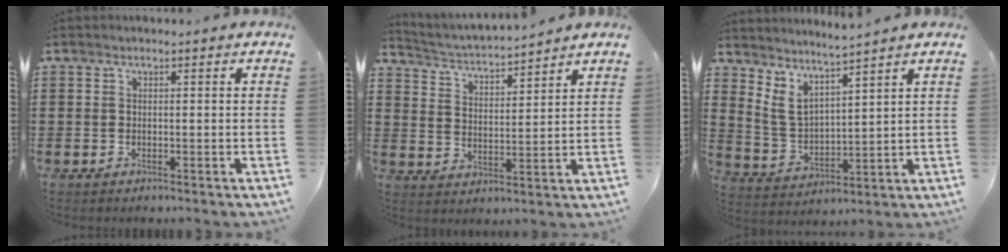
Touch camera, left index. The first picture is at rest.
{"total": 3.4, "force": [3.3, -0.2, 0.4], "torque": [-0.027, -0.028, 0.051]}
{"total": 4.4, "force": [3.9, 1.0, 1.8], "torque": [-0.054, -0.025, 0.067]}